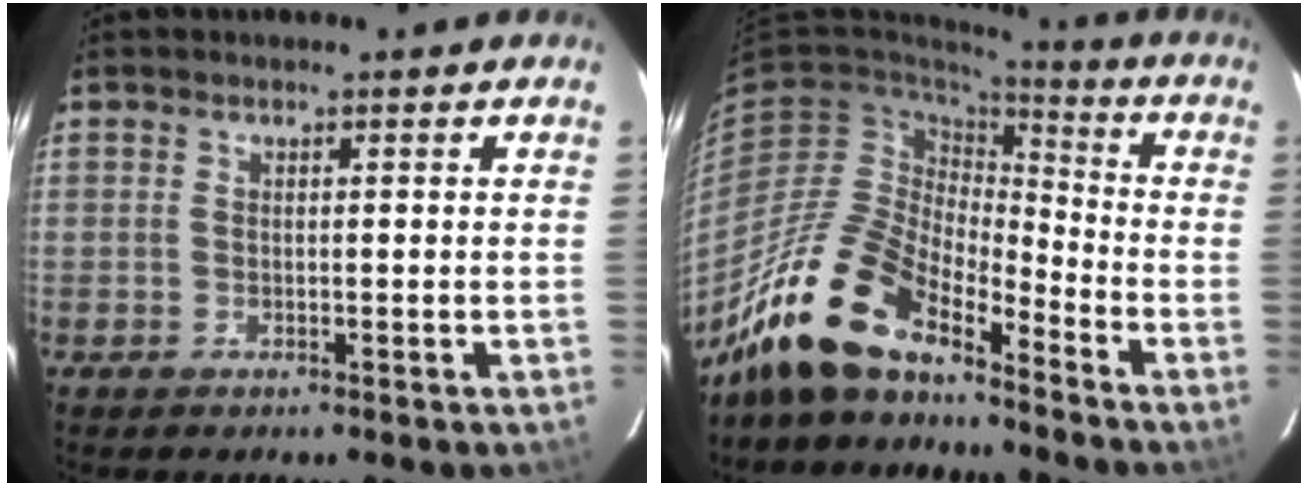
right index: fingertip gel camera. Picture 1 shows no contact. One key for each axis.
{"total": 15.1, "fx": -11.7, "fy": 5.8, "fz": 7.5, "tx": -0.158, "ty": -0.009, "tz": -0.222}